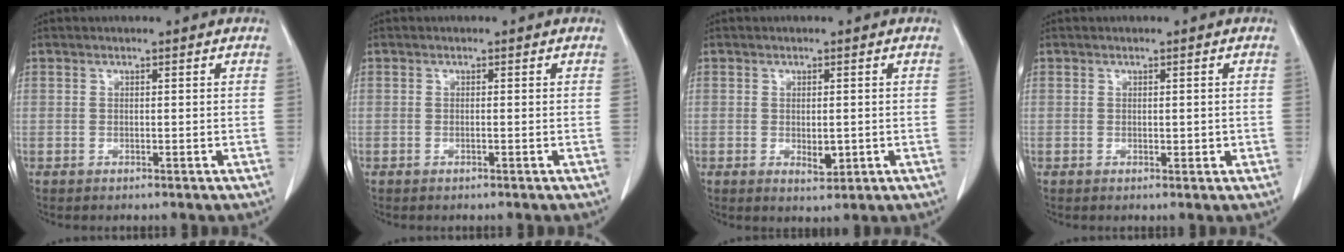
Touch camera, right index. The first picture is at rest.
{"total": 0.0}
{"total": 2.5, "force": [-0.3, 1.2, 2.2], "torque": [-0.033, -0.004, 0.005]}
{"total": 1.2, "force": [0.0, 0.7, 1.0], "torque": [-0.007, 0.000, 0.005]}